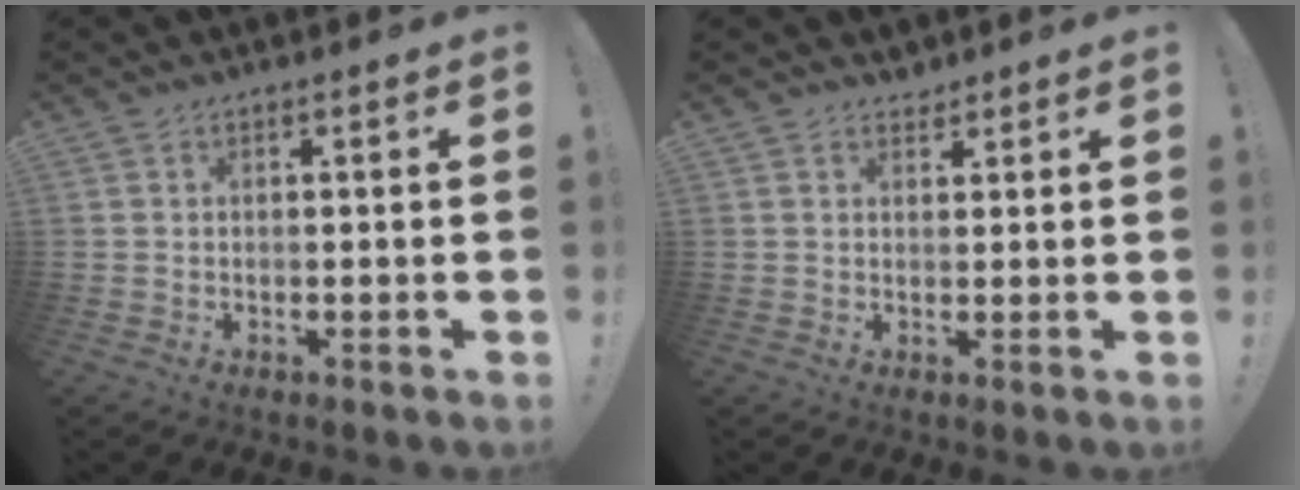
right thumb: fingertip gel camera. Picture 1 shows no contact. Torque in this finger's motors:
{"motor_torque": [-0.09, -0.09, 0.01, -0.01, 0.00]}